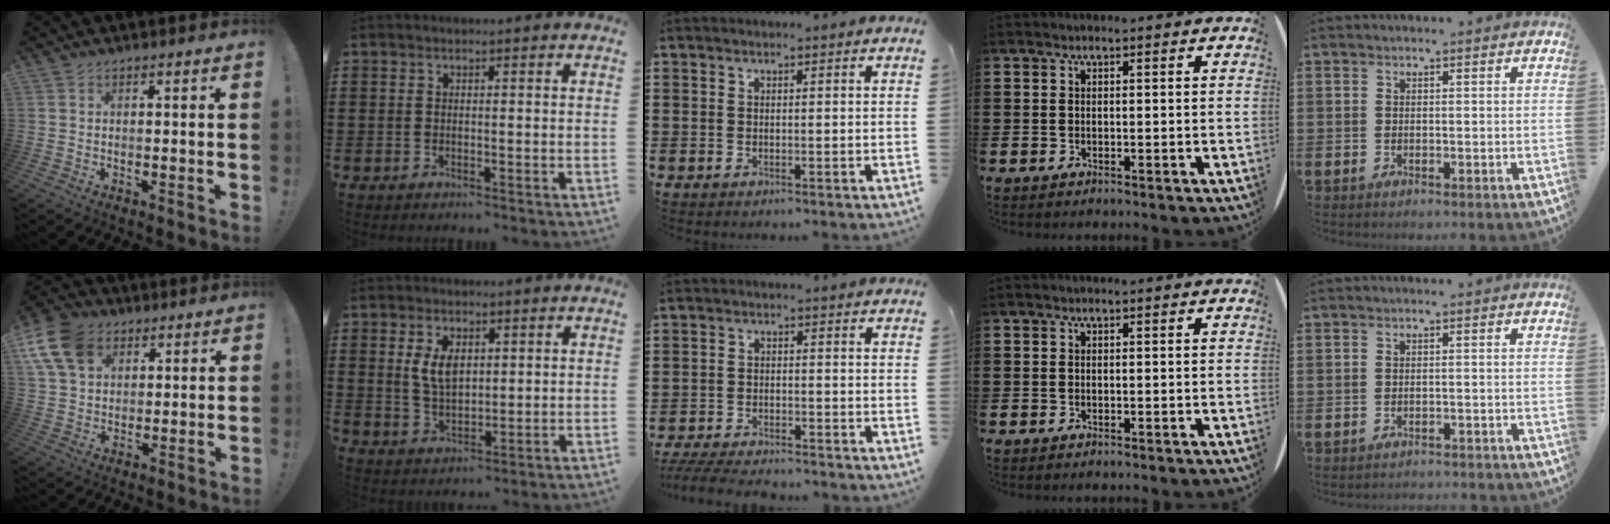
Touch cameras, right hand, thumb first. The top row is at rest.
{"thumb": {"total": 13.2, "force": [5.8, 9.5, 7.1], "torque": [-0.136, -0.019, 0.116]}, "index": {"total": 5.0, "force": [1.4, 2.7, 3.9], "torque": [-0.076, 0.005, 0.023]}, "middle": {"total": 4.5, "force": [-4.4, 0.5, 1.0], "torque": [-0.028, -0.004, -0.092]}, "little": {"total": 0.7, "force": [-0.7, 0.1, -0.1], "torque": [-0.003, 0.003, -0.015]}}